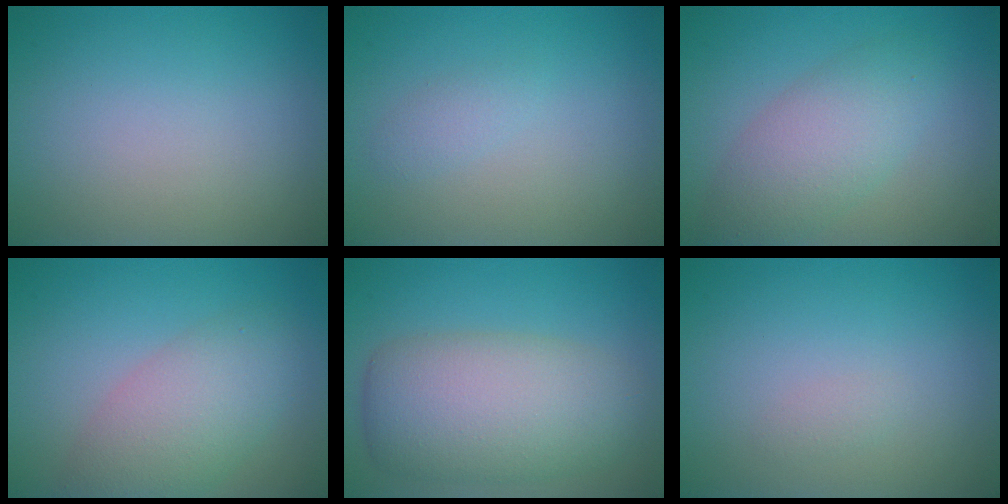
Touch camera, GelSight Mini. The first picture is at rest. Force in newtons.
{"total": 1.1, "press": 1.1, "slide": 0.0}
{"total": 6.1, "press": 6.1, "slide": 0.1}
{"total": 5.3, "press": 5.3, "slide": 0.5}
{"total": 8.1, "press": 8.1, "slide": 0.8}
{"total": 0.6, "press": 0.6, "slide": 0.0}